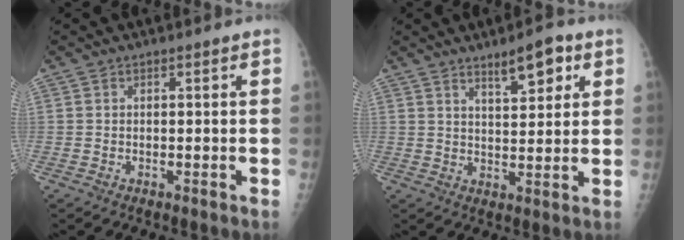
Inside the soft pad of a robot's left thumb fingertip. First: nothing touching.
{"total": 6.9, "force": [4.1, 2.3, 5.0], "torque": [-0.061, -0.024, 0.062]}